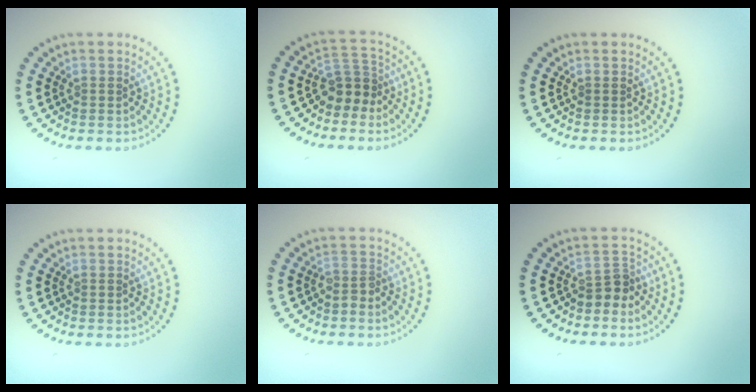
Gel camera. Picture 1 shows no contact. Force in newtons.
{"total": 2.8, "press": 2.3, "slide": 1.7}
{"total": 0.0}
{"total": 0.0}
{"total": 1.3, "press": 1.0, "slide": 0.9}
{"total": 2.2, "press": 1.7, "slide": 1.4}